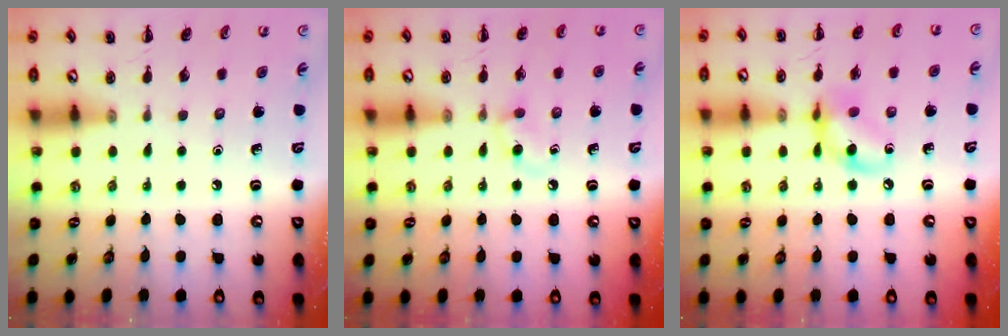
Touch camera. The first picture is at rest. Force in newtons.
{"total": 3.7, "press": 3.4, "slide": 1.4}
{"total": 10.4, "press": 10.3, "slide": 1.4}